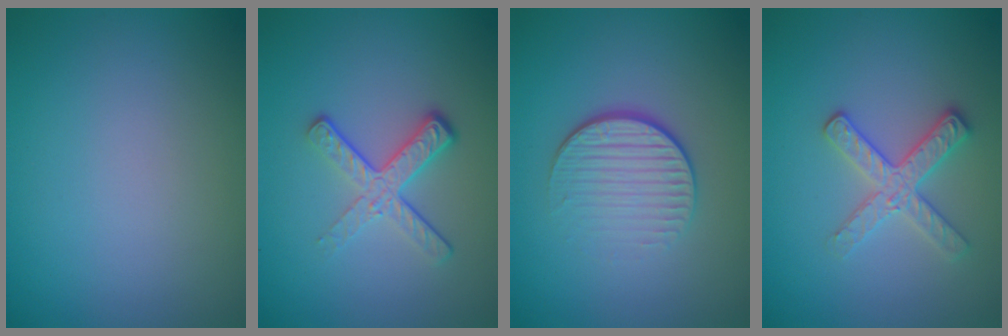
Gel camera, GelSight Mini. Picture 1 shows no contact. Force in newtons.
{"total": 3.9, "press": 2.6, "slide": 2.9}
{"total": 4.0, "press": 2.7, "slide": 3.0}
{"total": 2.9, "press": 2.8, "slide": 0.8}